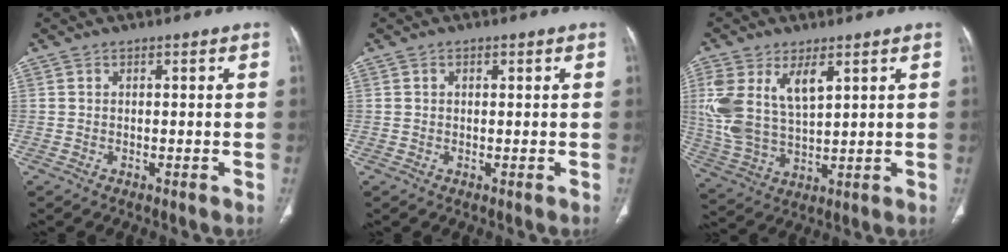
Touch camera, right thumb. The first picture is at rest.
{"total": 0.8, "force": [0.3, 0.5, 0.4], "torque": [-0.004, 0.000, 0.004]}
{"total": 13.3, "force": [5.0, 6.8, 10.3], "torque": [-0.218, -0.012, 0.111]}